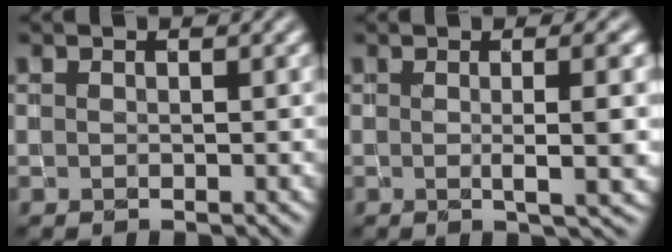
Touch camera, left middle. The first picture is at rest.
{"total": 5.7, "force": [0.3, 1.6, 5.5], "torque": [-0.051, 0.009, -0.004]}